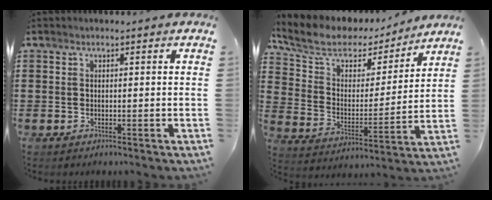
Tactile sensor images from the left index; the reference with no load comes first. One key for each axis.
{"total": 8.2, "fx": 6.6, "fy": 3.8, "fz": 3.2, "tx": -0.099, "ty": -0.034, "tz": 0.114}